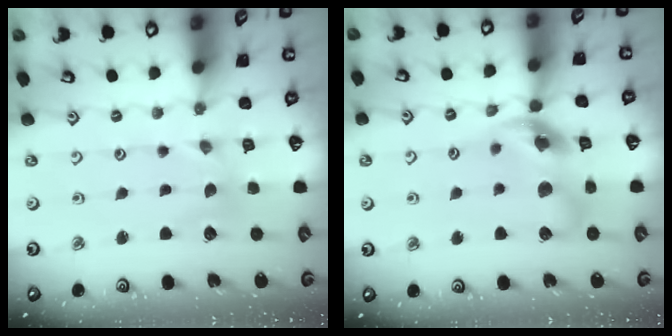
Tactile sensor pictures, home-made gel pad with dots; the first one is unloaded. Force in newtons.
{"total": 14.5, "press": 14.4, "slide": 1.9}